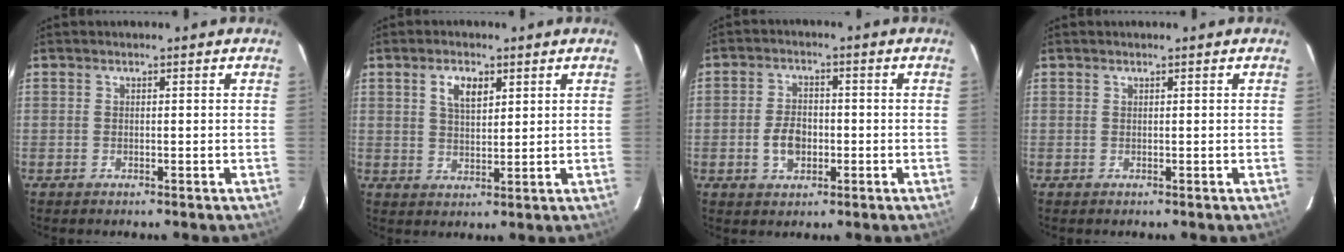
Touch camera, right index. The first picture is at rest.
{"total": 4.7, "force": [2.3, 2.3, 3.4], "torque": [-0.061, 0.007, 0.042]}
{"total": 5.6, "force": [-1.3, 3.8, 3.8], "torque": [-0.075, 0.009, -0.017]}
{"total": 0.0}